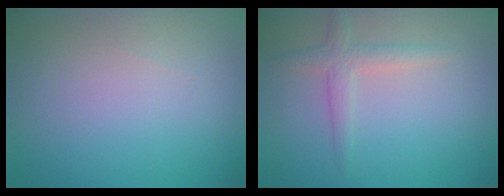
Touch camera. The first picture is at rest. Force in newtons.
{"total": 2.0, "press": 2.0, "slide": 0.1}